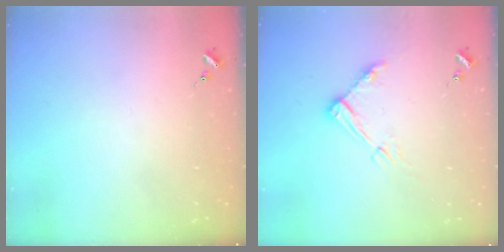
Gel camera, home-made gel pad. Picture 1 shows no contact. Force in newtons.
{"total": 9.1, "press": 9.1, "slide": 0.8}